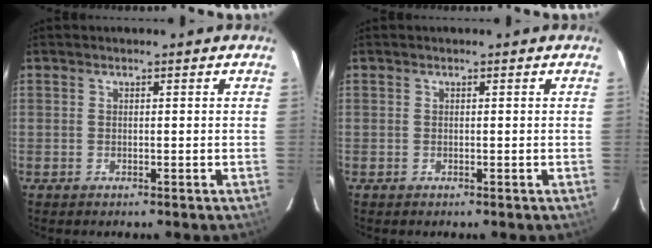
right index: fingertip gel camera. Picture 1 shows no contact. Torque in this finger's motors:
{"motor_torque": [0.00, 0.00, 0.01, 0.00]}